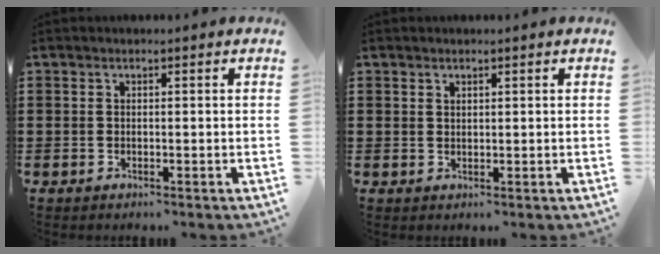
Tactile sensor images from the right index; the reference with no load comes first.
{"total": 0.9, "force": [0.8, 0.5, 0.2], "torque": [-0.006, 0.002, 0.015]}